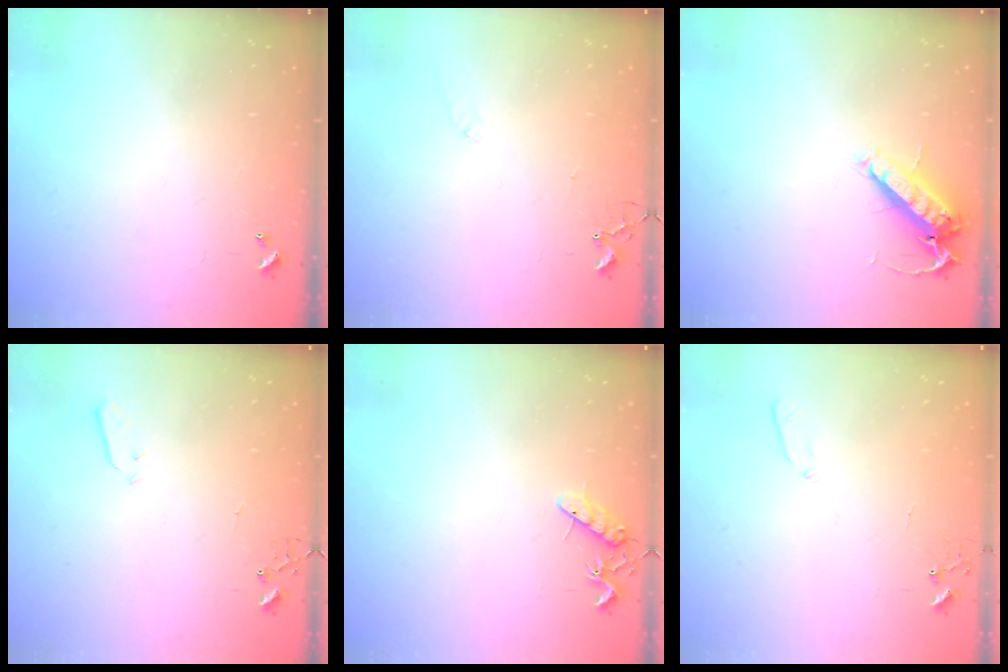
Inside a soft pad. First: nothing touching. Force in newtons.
{"total": 5.5, "press": 5.5, "slide": 0.8}
{"total": 13.1, "press": 13.0, "slide": 2.0}
{"total": 2.2, "press": 2.1, "slide": 0.3}
{"total": 7.5, "press": 7.4, "slide": 0.6}
{"total": 3.9, "press": 3.9, "slide": 0.6}